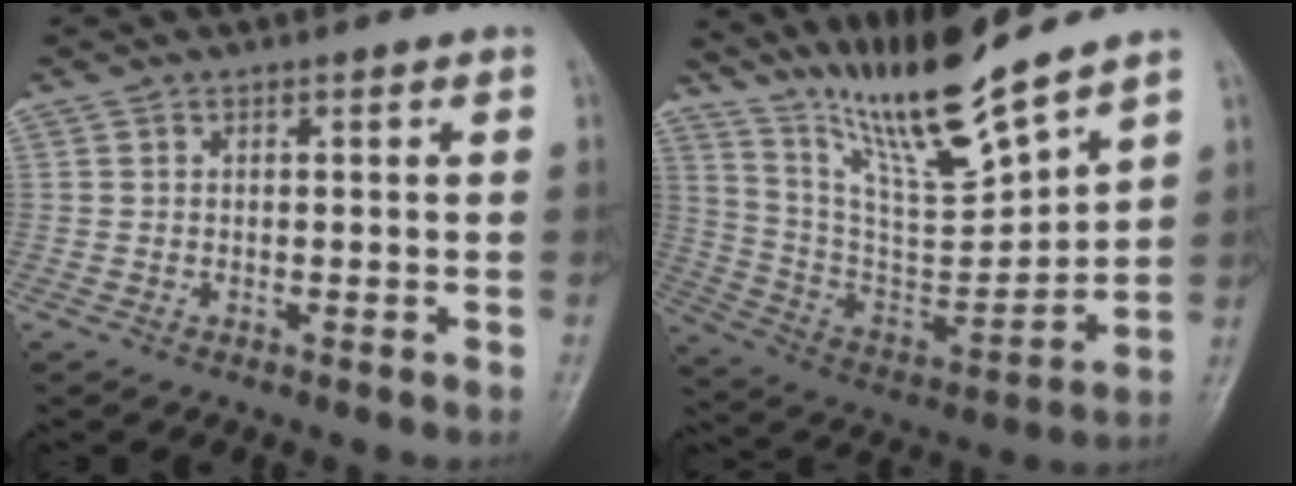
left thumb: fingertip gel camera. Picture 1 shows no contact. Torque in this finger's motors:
{"motor_torque": [0.07, -0.06, 1.36, -1.41, 0.24]}